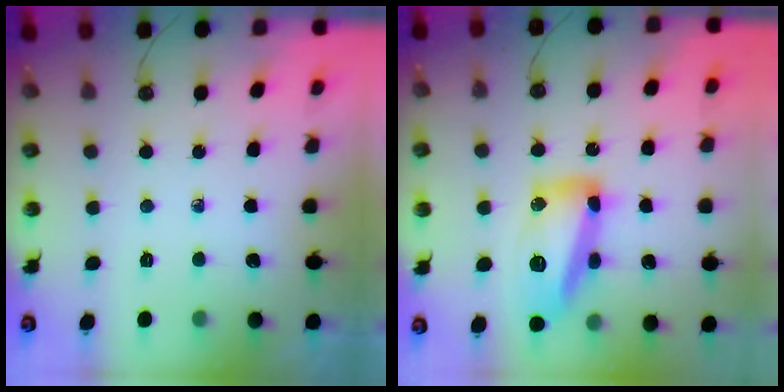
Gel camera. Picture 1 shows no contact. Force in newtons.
{"total": 15.4, "press": 15.4, "slide": 1.0}